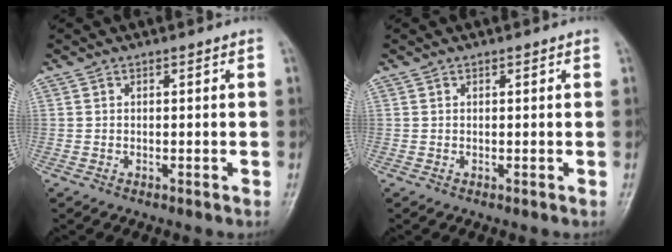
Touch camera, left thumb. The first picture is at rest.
{"total": 0.0}